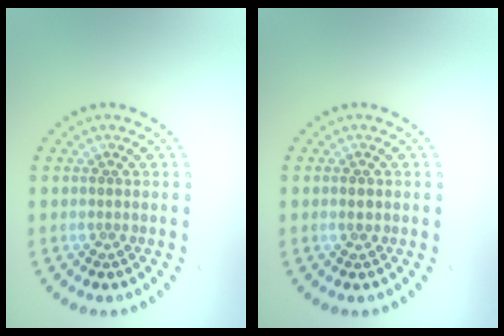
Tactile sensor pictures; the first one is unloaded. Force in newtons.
{"total": 1.2, "press": 1.2, "slide": 0.2}